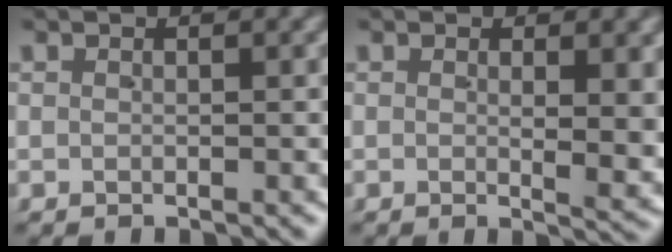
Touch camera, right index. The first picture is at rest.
{"total": 2.6, "force": [0.4, 0.2, 2.6], "torque": [-0.032, -0.009, 0.008]}